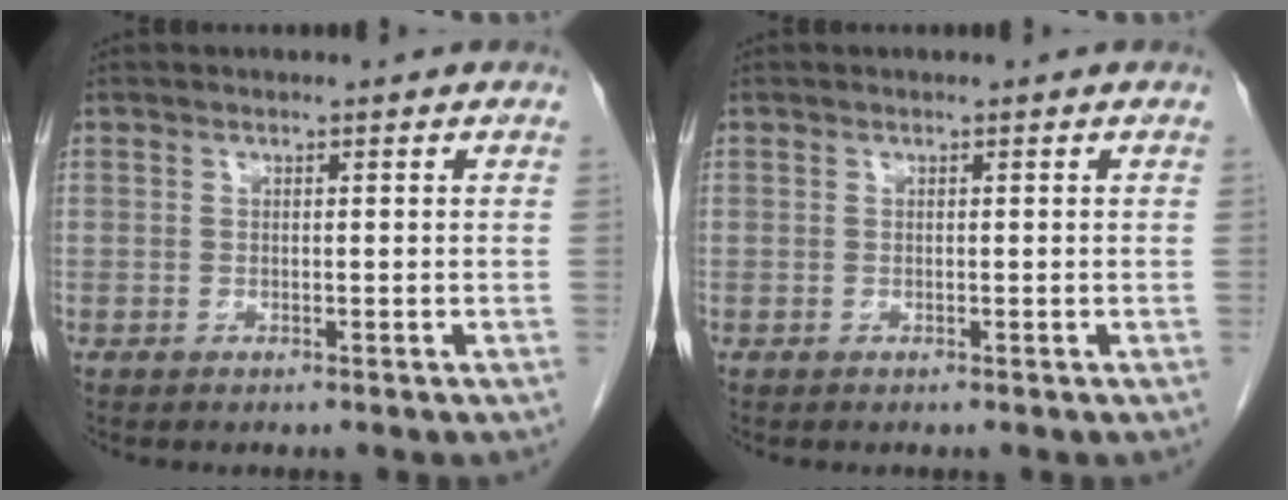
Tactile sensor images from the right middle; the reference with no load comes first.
{"total": 0.0}